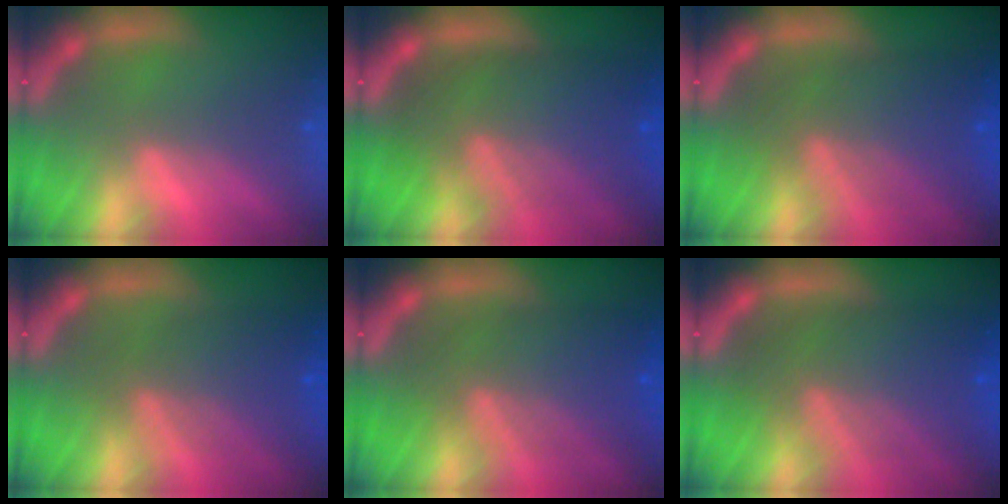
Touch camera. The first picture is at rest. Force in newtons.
{"total": 10.1}
{"total": 8.1}
{"total": 6.6}
{"total": 8.1}
{"total": 9.0}